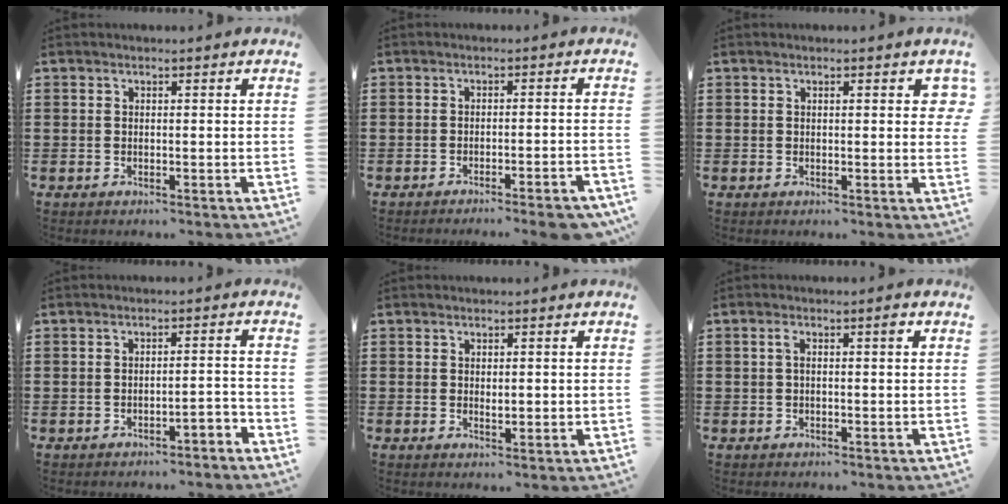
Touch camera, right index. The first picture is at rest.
{"total": 3.0, "force": [-2.6, -0.1, 1.5], "torque": [-0.024, -0.003, -0.049]}
{"total": 1.5, "force": [0.4, 0.5, 1.3], "torque": [-0.019, 0.002, 0.005]}
{"total": 2.3, "force": [-2.1, 0.2, 1.0], "torque": [-0.021, 0.004, -0.042]}
{"total": 1.1, "force": [0.2, 0.5, 1.0], "torque": [-0.018, 0.005, 0.003]}
{"total": 2.0, "force": [0.3, 0.4, 1.9], "torque": [-0.036, 0.002, 0.003]}